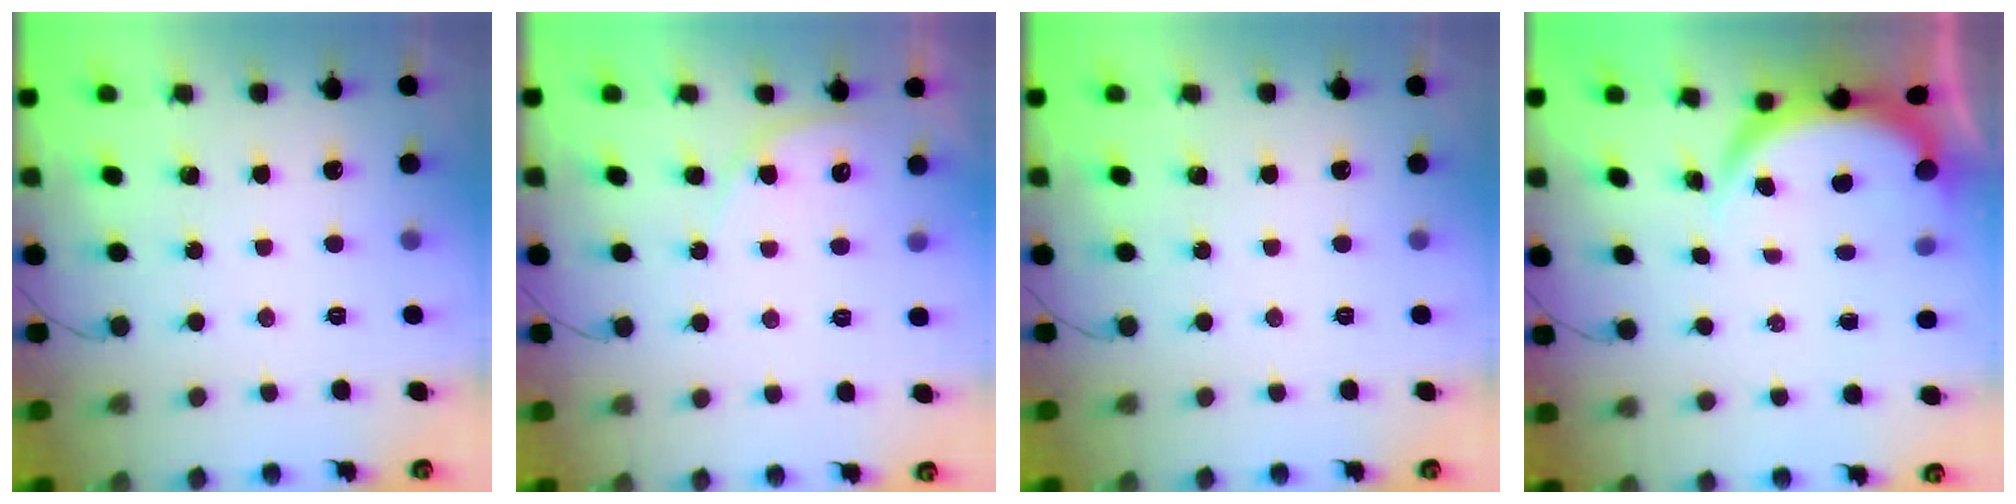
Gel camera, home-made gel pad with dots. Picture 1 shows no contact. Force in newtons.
{"total": 4.9, "press": 4.9, "slide": 0.4}
{"total": 0.0}
{"total": 3.8, "press": 3.8, "slide": 0.5}